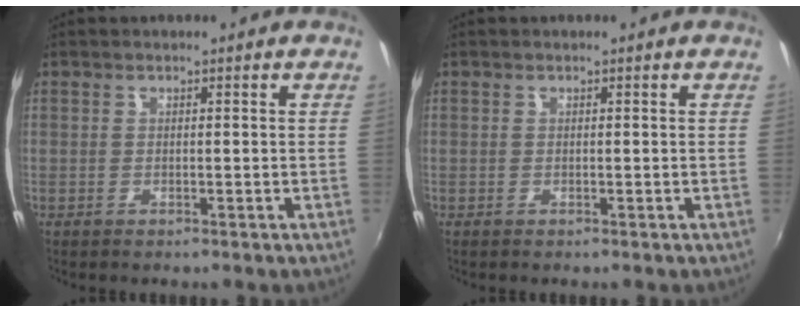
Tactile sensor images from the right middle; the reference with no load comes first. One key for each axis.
{"total": 0.0}